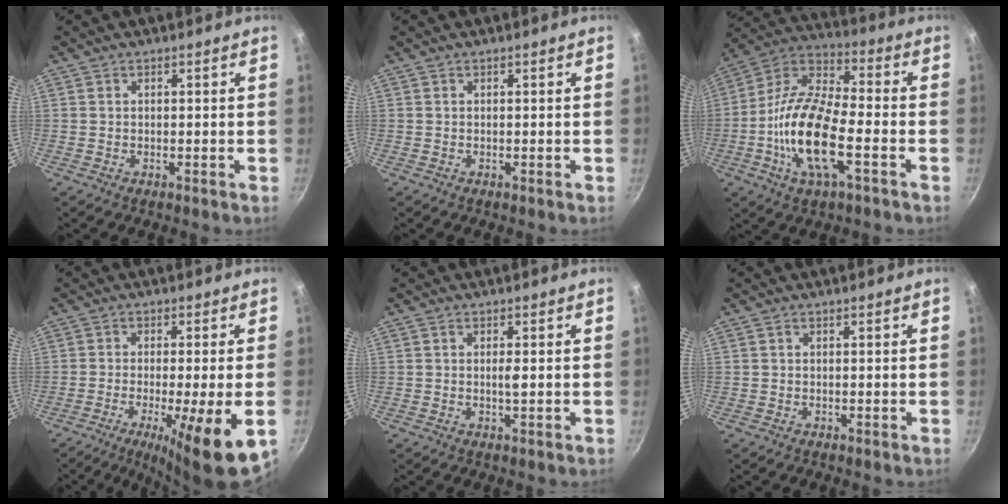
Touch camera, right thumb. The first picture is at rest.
{"total": 0.0}
{"total": 18.1, "force": [-5.1, 7.2, 15.8], "torque": [-0.303, 0.031, -0.118]}
{"total": 12.4, "force": [-4.2, 1.7, 11.5], "torque": [-0.189, -0.004, -0.063]}
{"total": 1.5, "force": [0.0, 0.2, 1.5], "torque": [-0.032, -0.001, -0.002]}
{"total": 0.0}